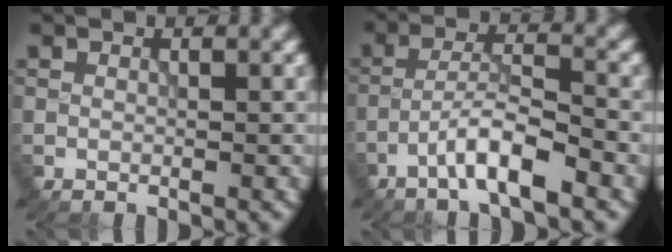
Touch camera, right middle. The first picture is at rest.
{"total": 4.4, "force": [-2.7, 0.6, 3.4], "torque": [-0.061, 0.015, -0.056]}